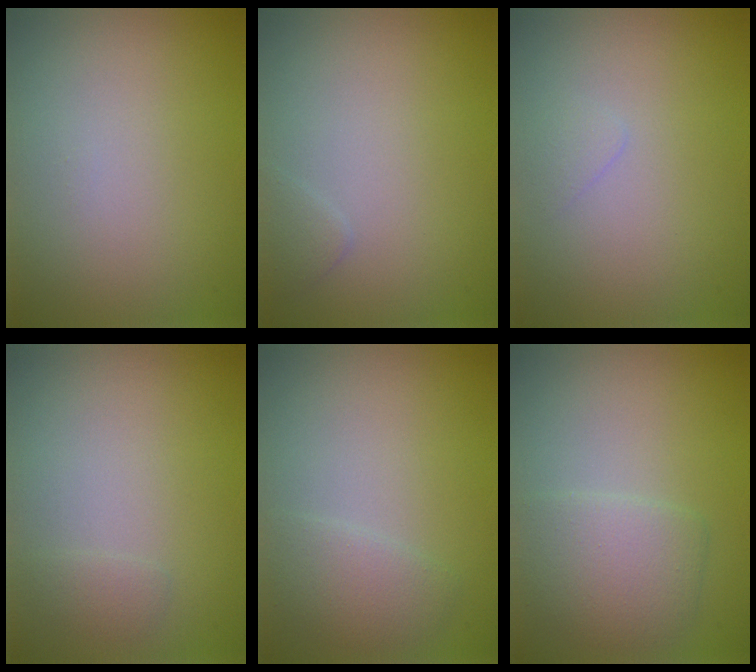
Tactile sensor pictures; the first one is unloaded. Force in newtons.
{"total": 0.9, "press": 0.9, "slide": 0.0}
{"total": 0.6, "press": 0.6, "slide": 0.1}
{"total": 0.8, "press": 0.8, "slide": 0.1}
{"total": 1.9, "press": 1.9, "slide": 0.1}
{"total": 3.2, "press": 3.2, "slide": 0.2}